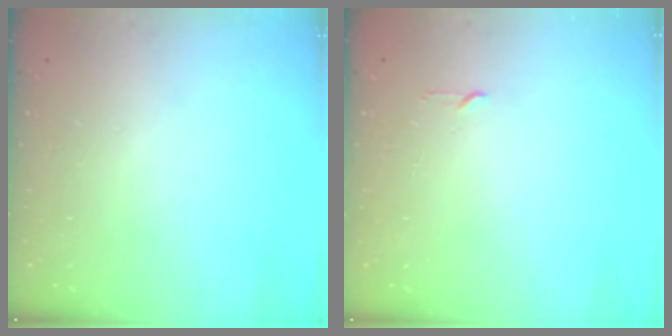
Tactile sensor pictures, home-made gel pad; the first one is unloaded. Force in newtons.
{"total": 2.3, "press": 2.2, "slide": 0.3}